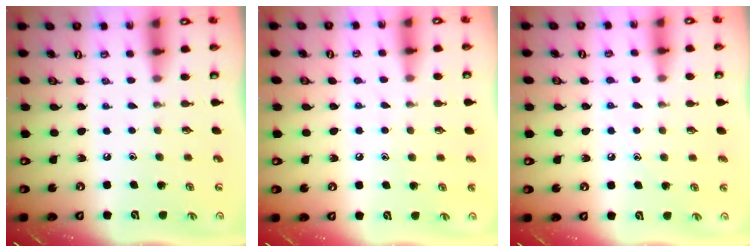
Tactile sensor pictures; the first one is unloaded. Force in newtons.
{"total": 4.4, "press": 4.3, "slide": 0.5}
{"total": 4.8, "press": 4.7, "slide": 1.0}